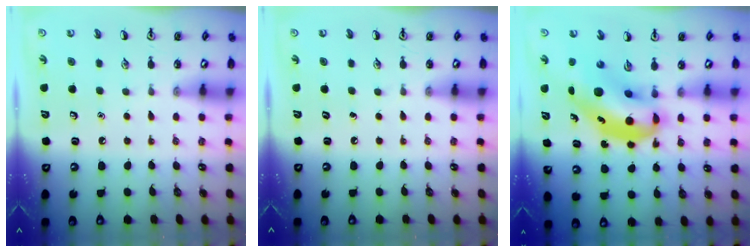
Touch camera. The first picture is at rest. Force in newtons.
{"total": 0.0}
{"total": 11.7, "press": 11.1, "slide": 3.6}